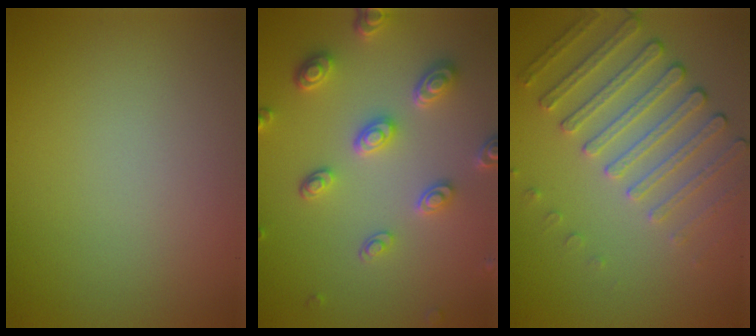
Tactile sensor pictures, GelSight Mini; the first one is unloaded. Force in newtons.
{"total": 4.5, "press": 3.6, "slide": 2.7}
{"total": 4.6, "press": 3.6, "slide": 2.8}